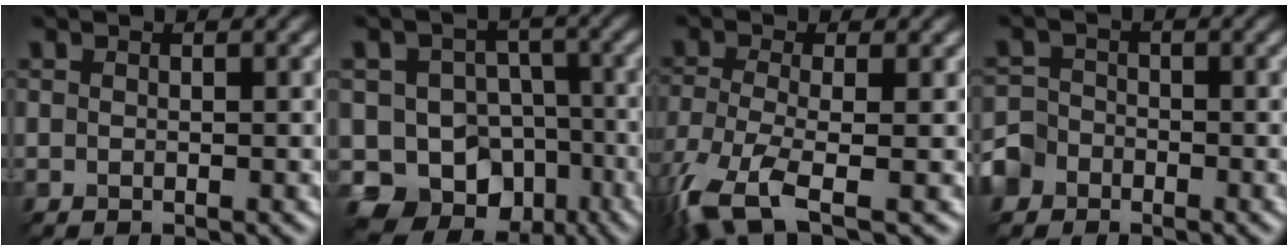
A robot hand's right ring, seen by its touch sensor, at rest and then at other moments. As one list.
[{"total": 11.0, "force": [-5.6, 9.1, 2.6], "torque": [-0.041, -0.018, -0.076]}, {"total": 6.9, "force": [-4.8, 1.7, 4.6], "torque": [-0.132, -0.012, -0.080]}, {"total": 3.1, "force": [-2.5, 1.7, -0.5], "torque": [-0.001, 0.003, -0.039]}]